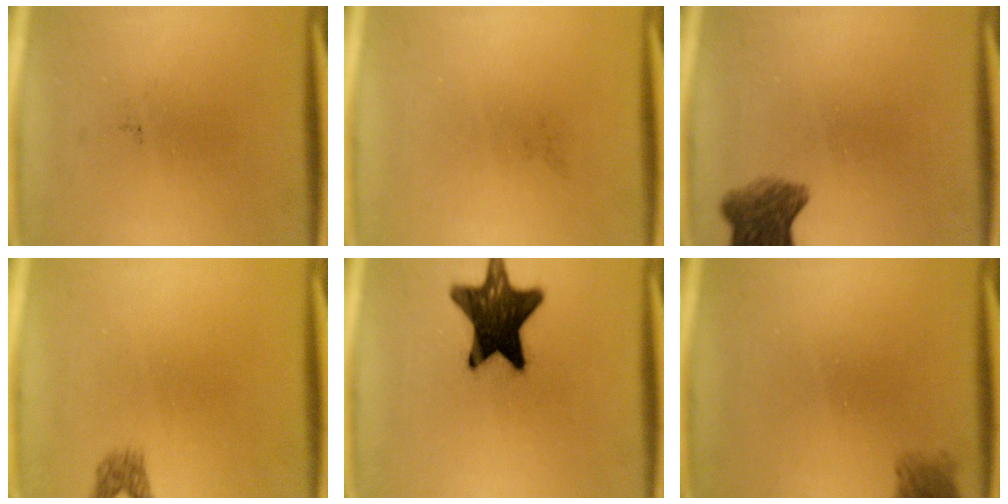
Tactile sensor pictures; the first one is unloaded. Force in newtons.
{"total": 0.0}
{"total": 6.2}
{"total": 1.6}
{"total": 15.3}
{"total": 2.1}